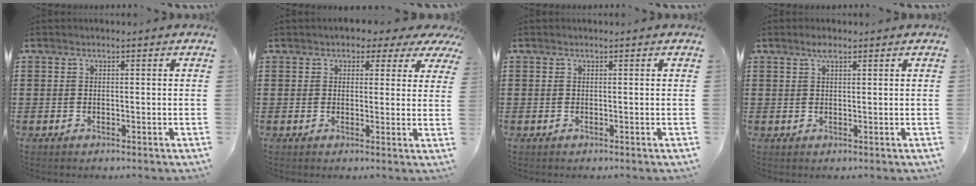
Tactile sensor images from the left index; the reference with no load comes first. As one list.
[{"total": 2.7, "force": [1.8, 1.6, 1.1], "torque": [-0.020, -0.007, 0.025]}, {"total": 0.0}, {"total": 1.9, "force": [1.1, 0.6, 1.4], "torque": [-0.031, 0.004, 0.018]}]